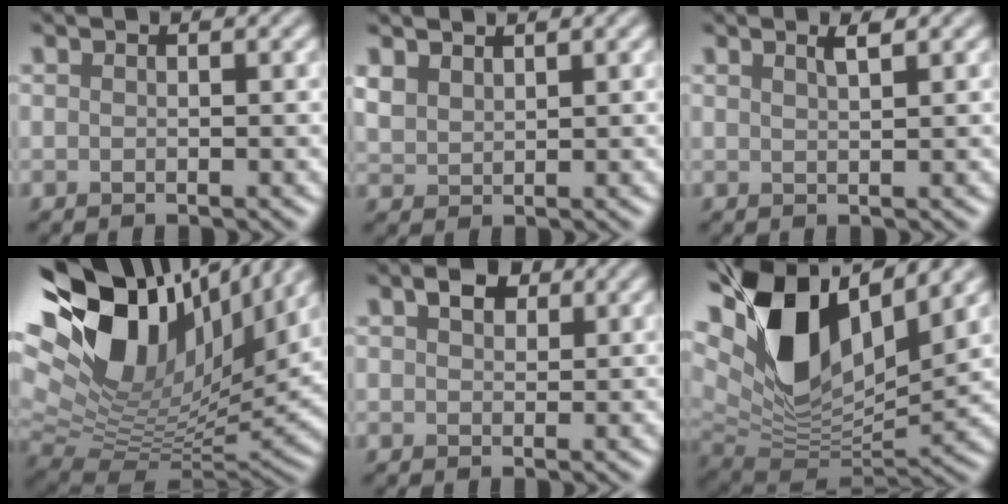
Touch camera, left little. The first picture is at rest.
{"total": 2.2, "force": [1.8, 1.0, 0.8], "torque": [-0.026, 0.007, 0.042]}
{"total": 1.4, "force": [0.9, 0.3, 1.1], "torque": [-0.011, 0.006, 0.013]}
{"total": 18.5, "force": [7.6, 10.3, 13.3], "torque": [-0.278, 0.027, 0.134]}
{"total": 2.3, "force": [1.1, 1.5, 1.3], "torque": [-0.023, 0.007, 0.017]}
{"total": 14.0, "force": [5.6, 7.2, 10.6], "torque": [-0.205, 0.005, 0.105]}